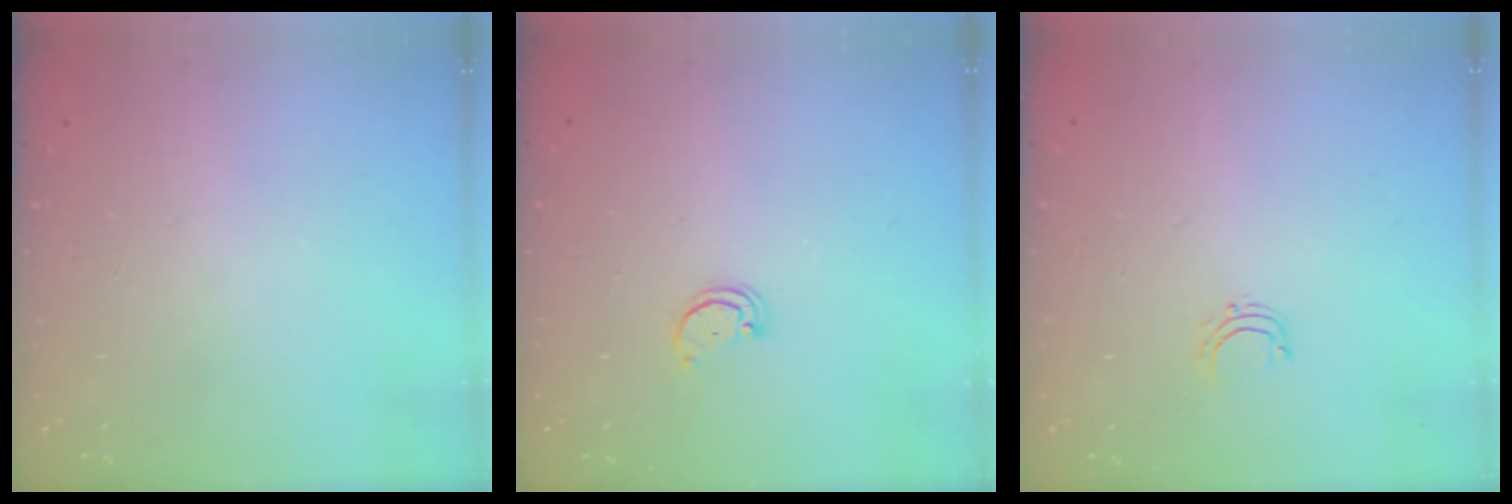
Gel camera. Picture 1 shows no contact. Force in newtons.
{"total": 2.1, "press": 2.1, "slide": 0.2}
{"total": 4.4, "press": 4.4, "slide": 0.3}